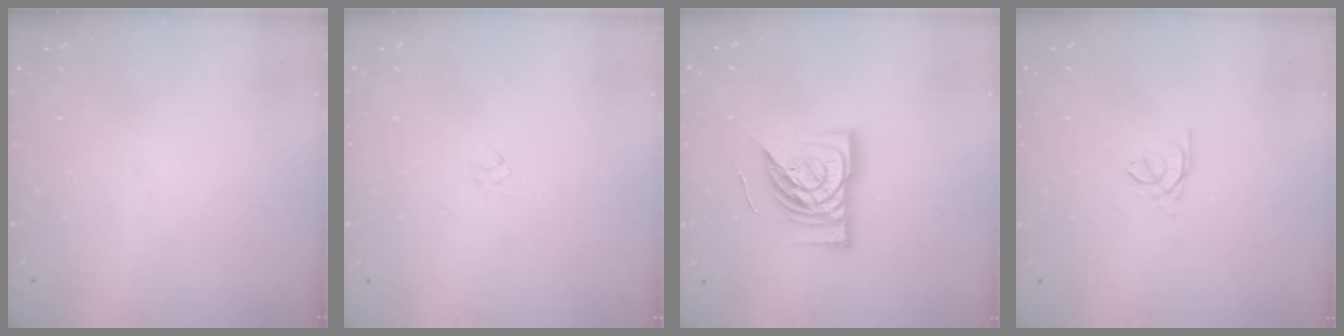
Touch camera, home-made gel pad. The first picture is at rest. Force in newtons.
{"total": 2.3, "press": 2.2, "slide": 0.6}
{"total": 15.1, "press": 15.0, "slide": 1.7}
{"total": 1.2, "press": 1.1, "slide": 0.4}